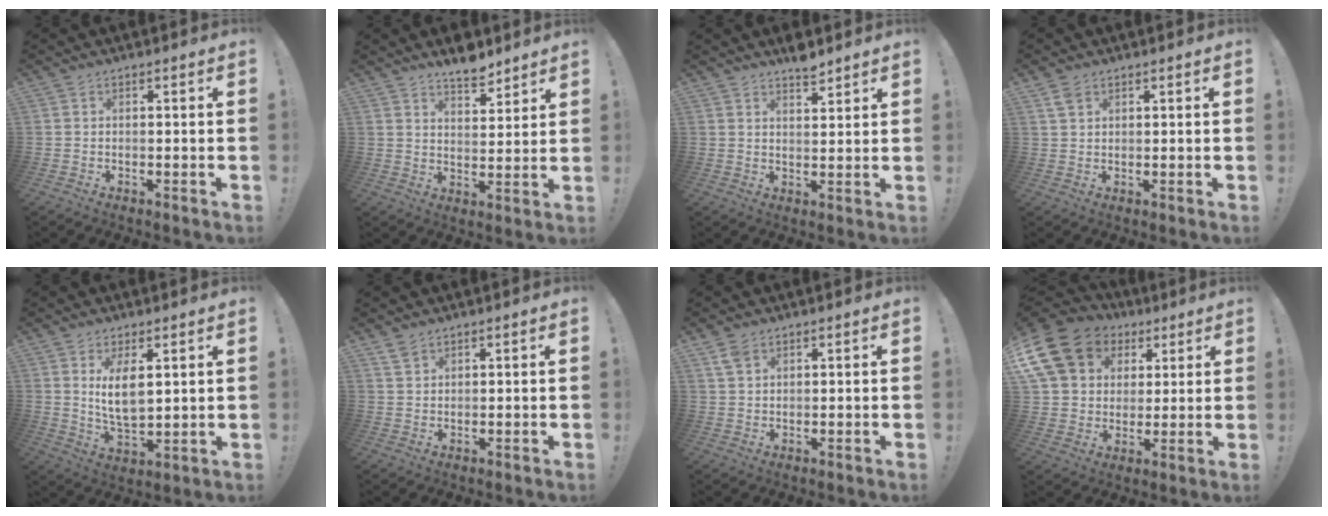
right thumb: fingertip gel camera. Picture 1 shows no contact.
{"total": 7.5, "force": [6.6, 2.2, 2.9], "torque": [-0.031, -0.049, 0.116]}
{"total": 4.6, "force": [4.1, 1.2, 1.8], "torque": [-0.015, -0.030, 0.069]}
{"total": 3.3, "force": [2.1, 1.8, 1.7], "torque": [-0.023, -0.008, 0.039]}
{"total": 8.6, "force": [2.9, 3.9, 7.0], "torque": [-0.137, -0.019, 0.050]}
{"total": 3.0, "force": [2.3, 1.6, 0.9], "torque": [-0.008, -0.015, 0.044]}
{"total": 4.0, "force": [2.5, 2.3, 2.1], "torque": [-0.032, -0.008, 0.048]}
{"total": 16.9, "force": [7.2, 13.1, 8.0], "torque": [-0.141, -0.030, 0.151]}